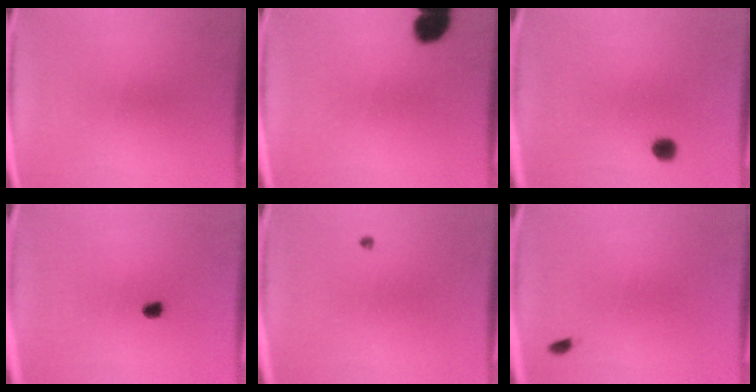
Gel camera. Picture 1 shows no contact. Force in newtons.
{"total": 6.4}
{"total": 2.2}
{"total": 1.7}
{"total": 0.7}
{"total": 0.7}